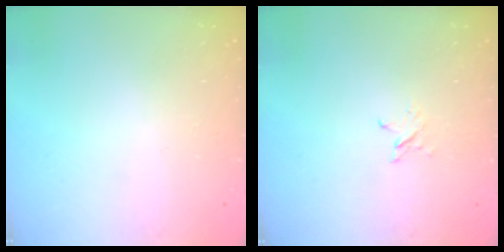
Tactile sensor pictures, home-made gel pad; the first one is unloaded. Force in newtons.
{"total": 2.3, "press": 2.3, "slide": 0.3}